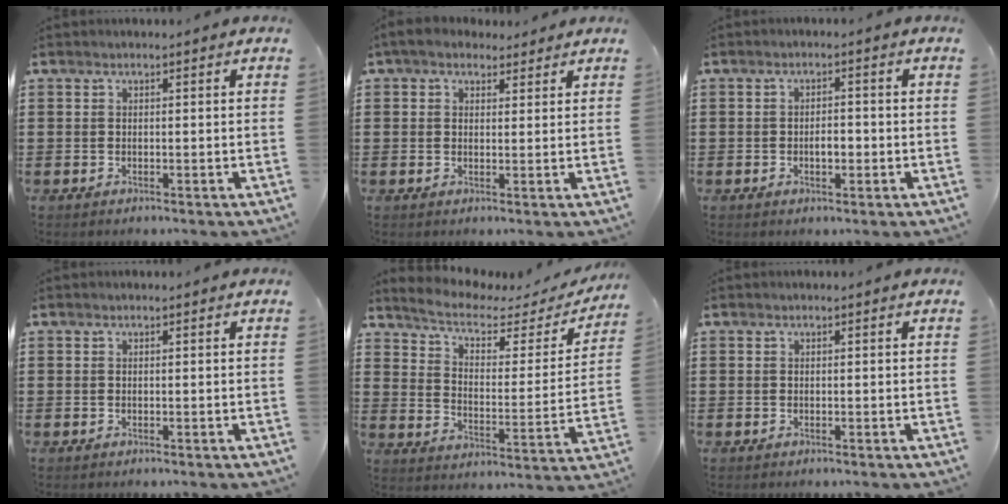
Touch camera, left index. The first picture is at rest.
{"total": 3.5, "force": [2.6, 1.9, 1.3], "torque": [-0.034, 0.003, 0.049]}
{"total": 2.5, "force": [-0.6, 1.1, 2.1], "torque": [-0.043, 0.004, -0.014]}
{"total": 0.0}
{"total": 4.5, "force": [3.5, 1.5, 2.4], "torque": [-0.068, -0.020, 0.052]}
{"total": 0.0}